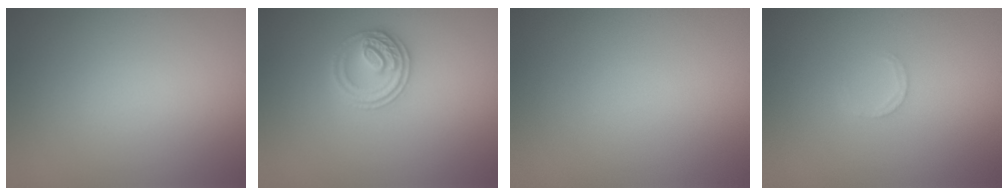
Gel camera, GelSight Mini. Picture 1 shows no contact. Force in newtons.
{"total": 2.7, "press": 2.6, "slide": 0.5}
{"total": 0.0}
{"total": 0.9, "press": 0.9, "slide": 0.2}